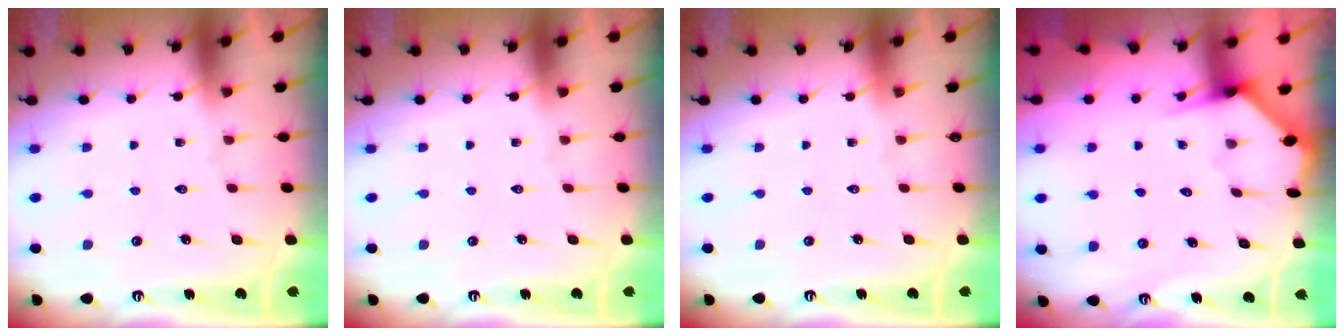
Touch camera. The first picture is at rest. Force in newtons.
{"total": 0.0}
{"total": 0.0}
{"total": 3.5, "press": 3.4, "slide": 0.3}